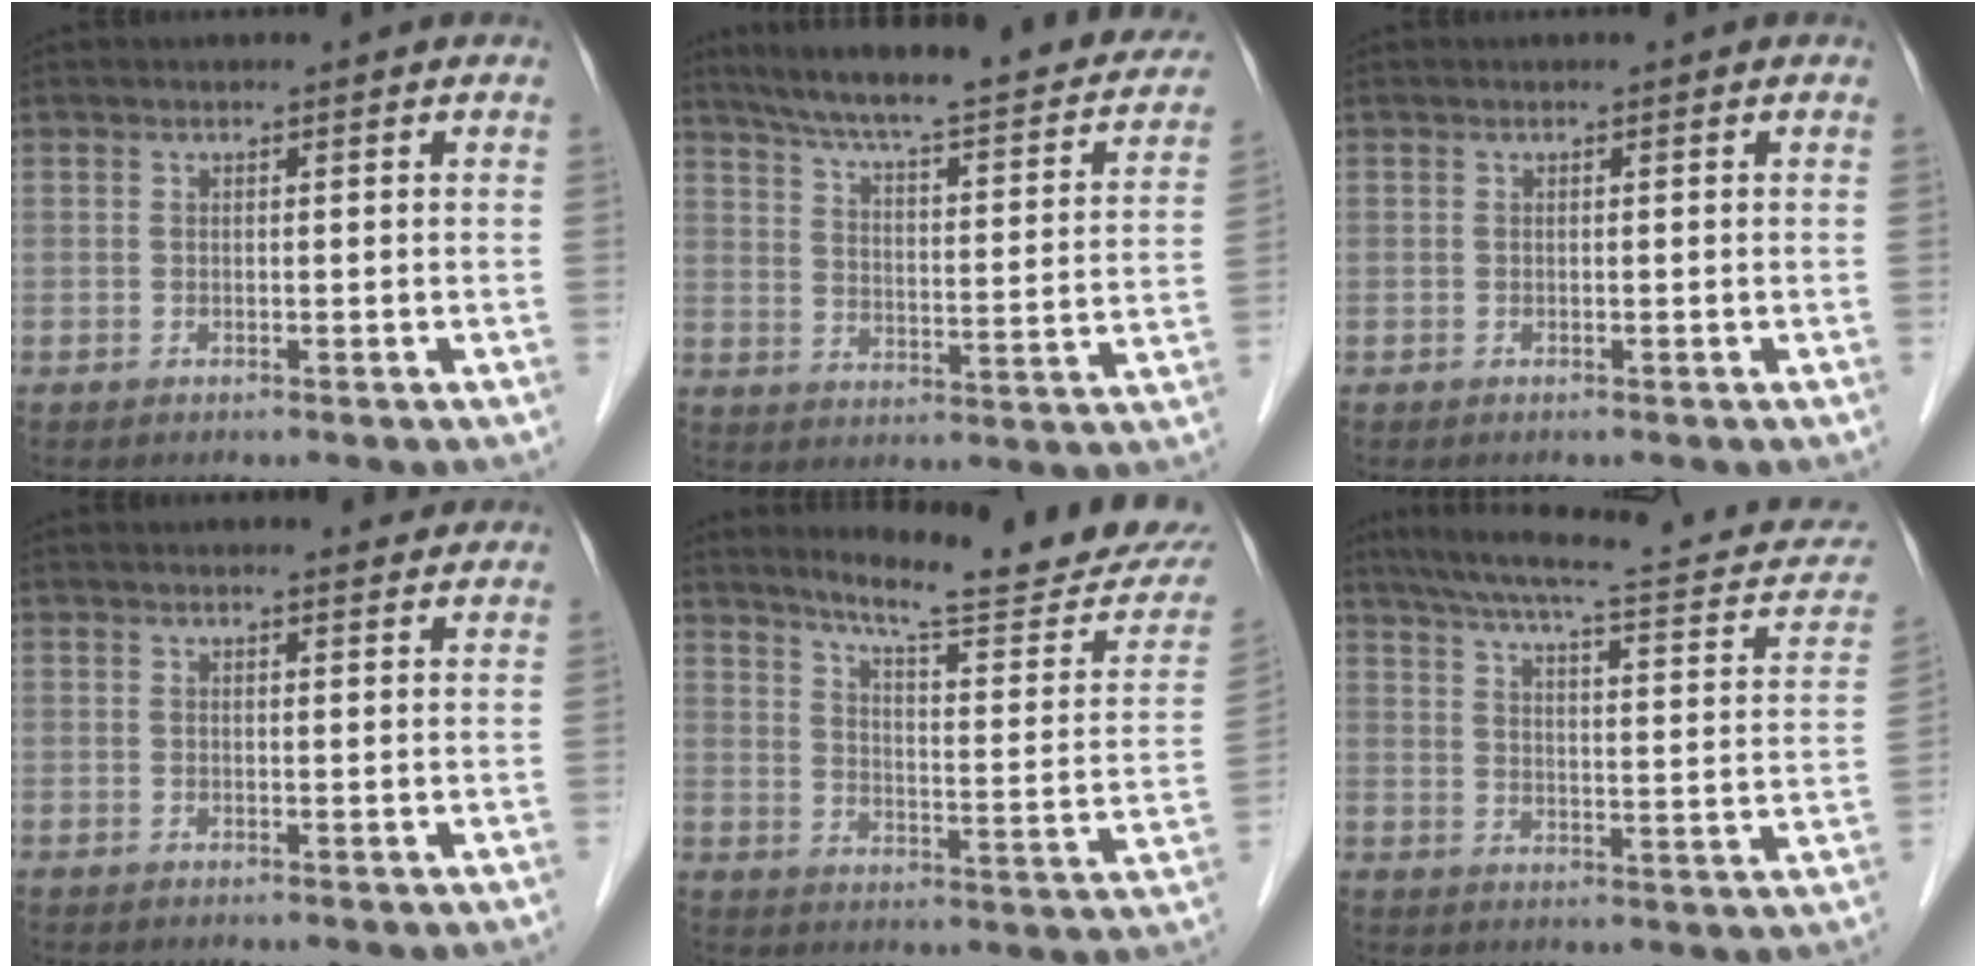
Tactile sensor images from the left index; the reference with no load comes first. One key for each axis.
{"total": 26.9, "fx": 22.6, "fy": 4.4, "fz": 13.9, "tx": -0.207, "ty": -0.016, "tz": 0.288}
{"total": 0.0}
{"total": 2.1, "fx": 2.1, "fy": 0.4, "fz": 0.3, "tx": -0.012, "ty": 0.001, "tz": 0.024}
{"total": 19.1, "fx": 17.1, "fy": 0.8, "fz": 8.4, "tx": -0.116, "ty": -0.069, "tz": 0.219}
{"total": 22.4, "fx": 19.1, "fy": 3.8, "fz": 11.0, "tx": -0.158, "ty": 0.005, "tz": 0.243}